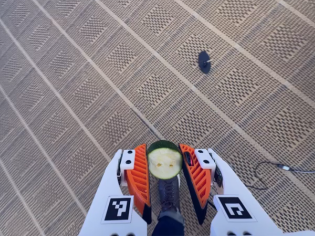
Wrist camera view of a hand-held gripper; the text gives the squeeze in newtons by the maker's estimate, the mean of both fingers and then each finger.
{"total": 8.9, "left": 8.7, "right": 9.1}